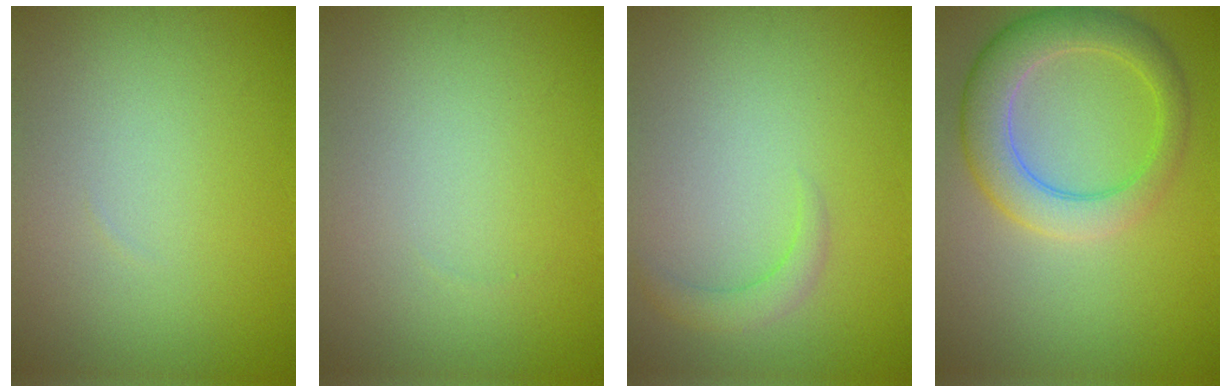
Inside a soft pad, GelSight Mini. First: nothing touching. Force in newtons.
{"total": 0.0}
{"total": 1.6, "press": 1.6, "slide": 0.2}
{"total": 5.5, "press": 5.5, "slide": 0.3}